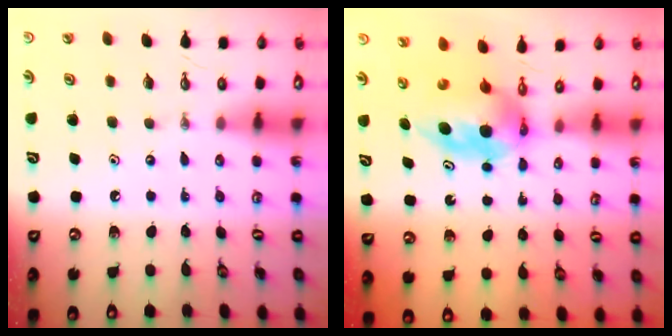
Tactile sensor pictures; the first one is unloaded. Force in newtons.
{"total": 5.7, "press": 5.5, "slide": 1.5}